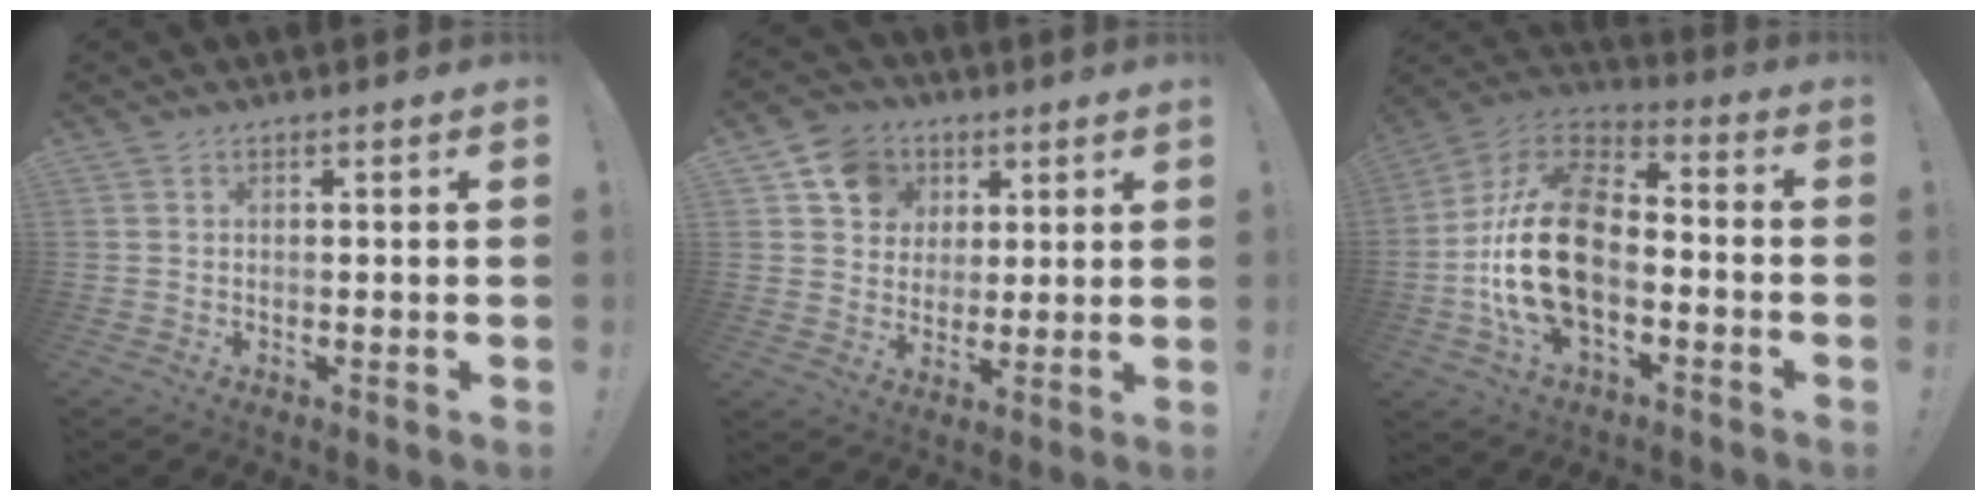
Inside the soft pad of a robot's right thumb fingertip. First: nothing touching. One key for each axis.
{"total": 10.7, "fx": 4.4, "fy": 9.2, "fz": 3.2, "tx": -0.043, "ty": -0.022, "tz": 0.089}
{"total": 23.0, "fx": -3.6, "fy": 13.9, "fz": 17.9, "tx": -0.344, "ty": 0.031, "tz": -0.054}